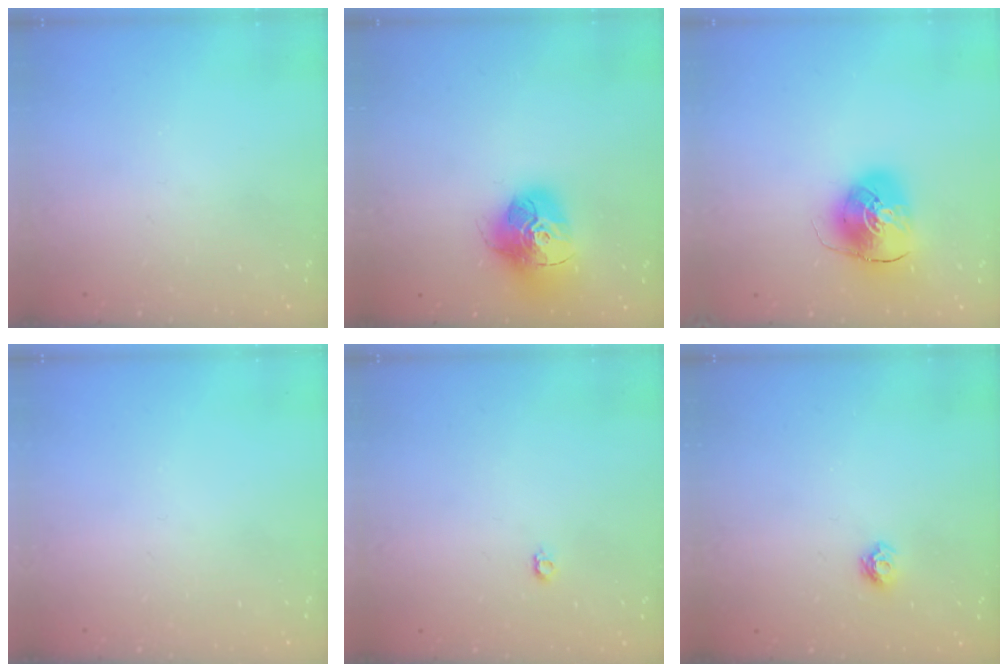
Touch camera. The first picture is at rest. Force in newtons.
{"total": 16.5, "press": 16.4, "slide": 1.5}
{"total": 10.0, "press": 9.9, "slide": 1.5}
{"total": 0.0}
{"total": 3.7, "press": 3.7, "slide": 0.4}
{"total": 4.9, "press": 4.8, "slide": 0.6}